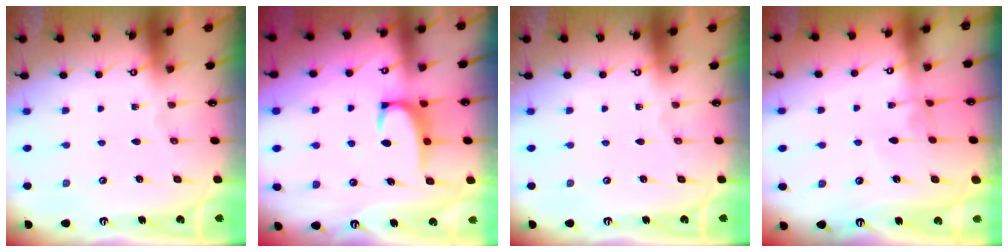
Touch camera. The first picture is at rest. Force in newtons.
{"total": 3.4, "press": 3.3, "slide": 0.6}
{"total": 0.0}
{"total": 1.6, "press": 1.5, "slide": 0.2}